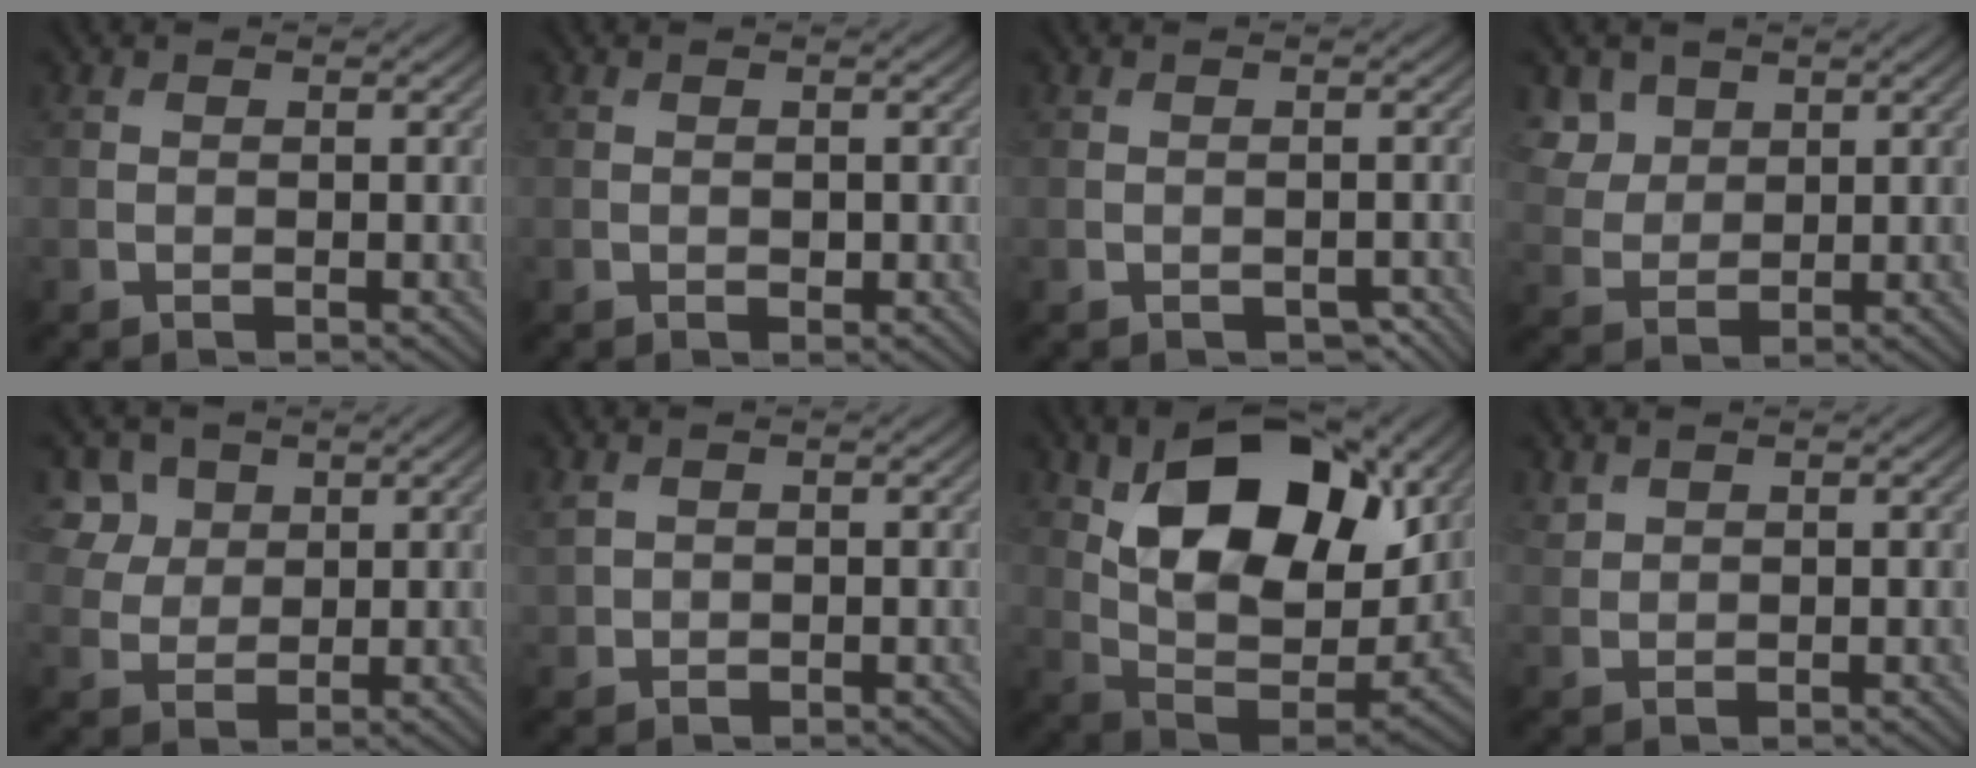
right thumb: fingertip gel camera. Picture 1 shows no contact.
{"total": 0.7, "force": [-0.1, 0.4, 0.5], "torque": [-0.006, -0.003, -0.001]}
{"total": 1.4, "force": [-0.8, 0.9, 0.8], "torque": [-0.015, -0.007, -0.008]}
{"total": 4.5, "force": [2.4, 3.3, 1.8], "torque": [-0.060, -0.004, 0.050]}
{"total": 5.2, "force": [2.5, 4.1, 2.1], "torque": [-0.074, -0.007, 0.056]}
{"total": 1.8, "force": [1.0, 1.3, 0.7], "torque": [-0.023, -0.001, 0.022]}
{"total": 17.3, "force": [6.9, 9.7, 12.6], "torque": [-0.231, 0.008, 0.121]}
{"total": 1.3, "force": [1.1, 0.6, 0.3], "torque": [-0.011, 0.001, 0.027]}